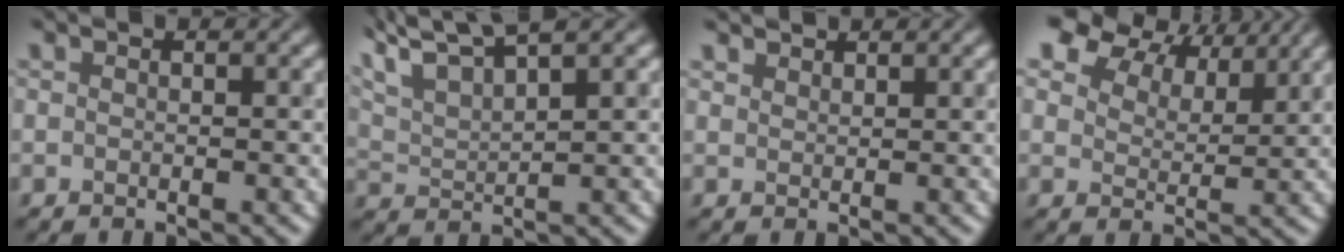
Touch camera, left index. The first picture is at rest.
{"total": 8.0, "force": [6.7, 1.4, 4.3], "torque": [-0.087, 0.032, 0.099]}
{"total": 1.4, "force": [1.3, 0.3, -0.1], "torque": [0.000, 0.002, 0.024]}
{"total": 9.6, "force": [7.7, 4.3, 3.8], "torque": [-0.085, 0.010, 0.130]}